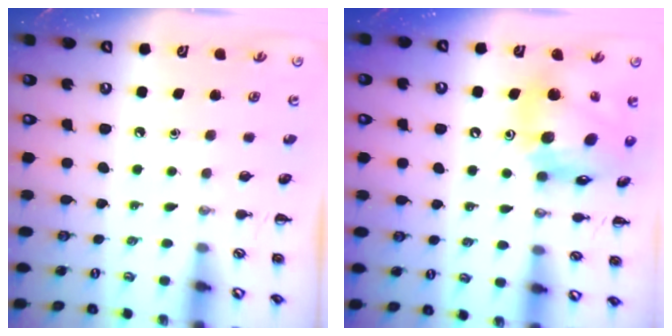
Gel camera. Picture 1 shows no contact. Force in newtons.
{"total": 15.1, "press": 14.7, "slide": 3.6}